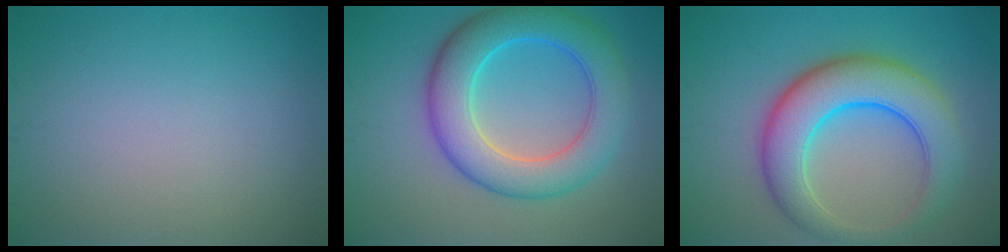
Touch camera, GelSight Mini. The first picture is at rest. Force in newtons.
{"total": 8.1, "press": 8.1, "slide": 0.1}
{"total": 8.1, "press": 8.1, "slide": 0.2}